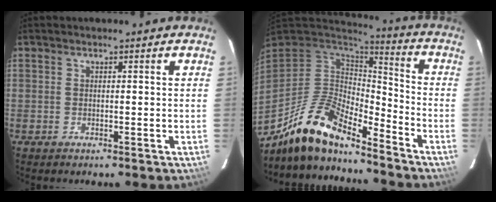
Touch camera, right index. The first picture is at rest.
{"total": 16.1, "force": [-12.6, 4.4, 8.9], "torque": [-0.178, -0.017, -0.239]}